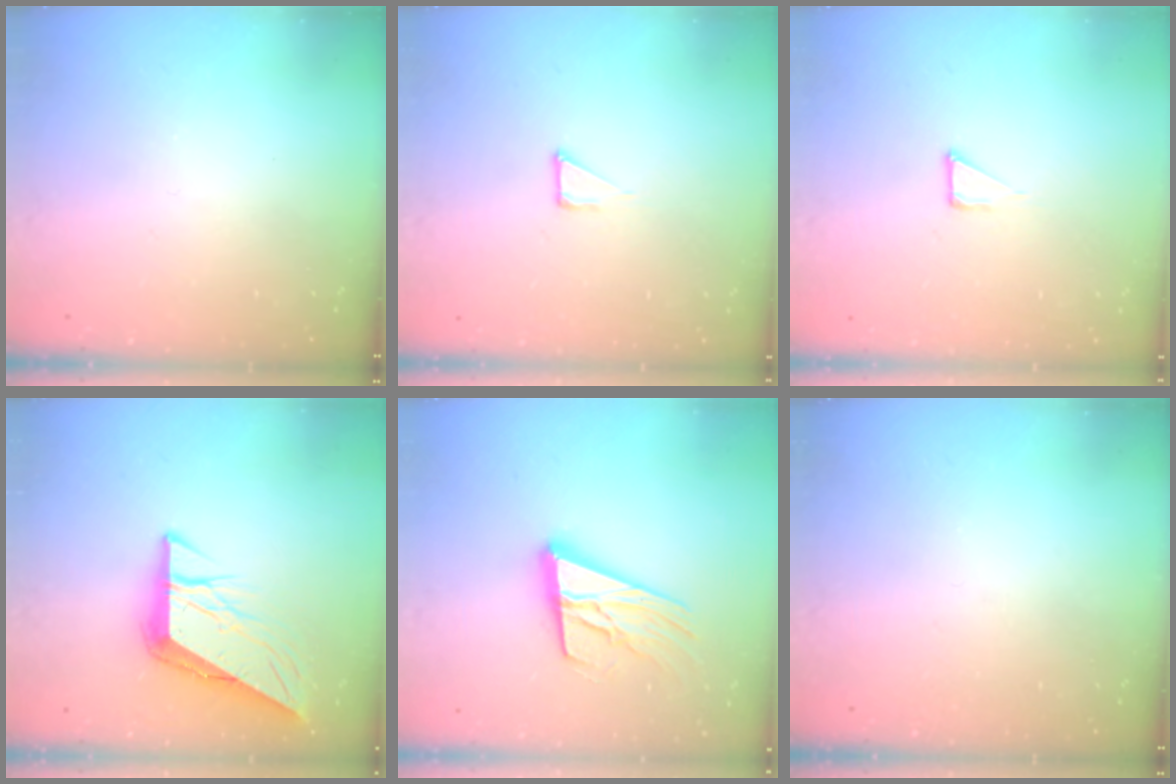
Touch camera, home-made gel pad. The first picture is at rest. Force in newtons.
{"total": 2.3, "press": 2.3, "slide": 0.1}
{"total": 2.3, "press": 2.3, "slide": 0.1}
{"total": 8.9, "press": 8.9, "slide": 0.9}
{"total": 18.2, "press": 17.7, "slide": 4.2}
{"total": 0.0}